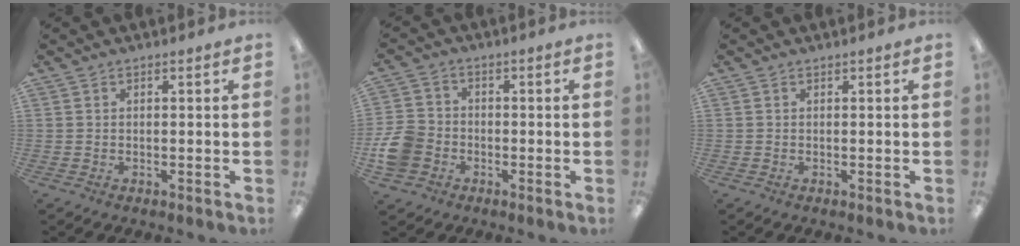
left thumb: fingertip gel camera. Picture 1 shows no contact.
{"total": 8.1, "force": [-2.4, 6.8, 3.7], "torque": [-0.093, 0.025, -0.044]}
{"total": 0.0}